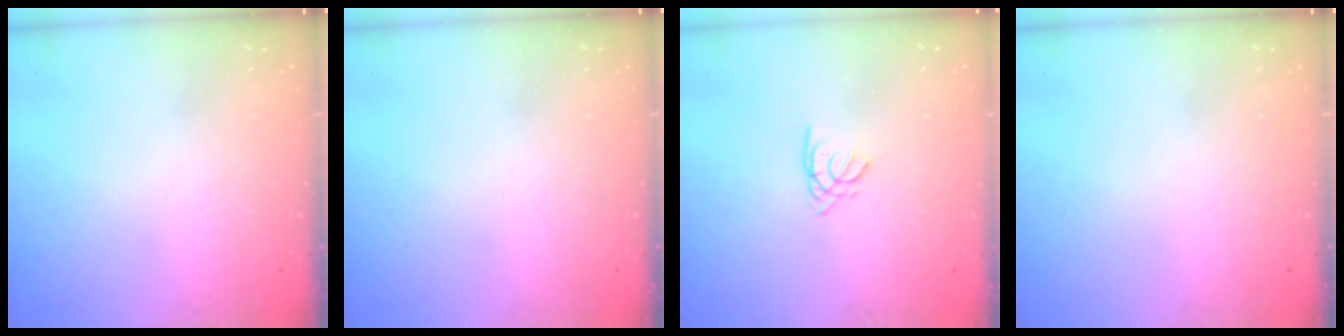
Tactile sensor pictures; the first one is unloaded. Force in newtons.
{"total": 0.0}
{"total": 1.1, "press": 1.1, "slide": 0.3}
{"total": 0.0}